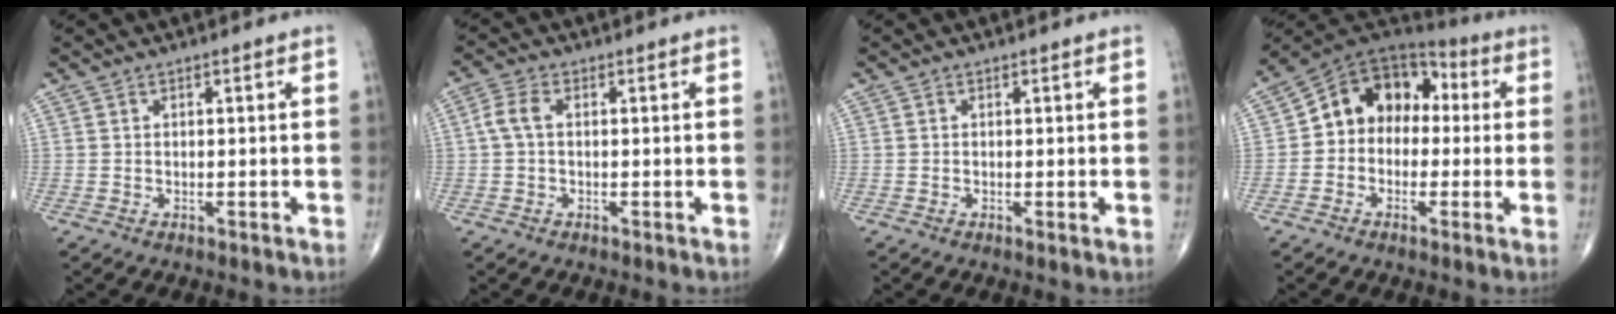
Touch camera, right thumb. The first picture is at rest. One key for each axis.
{"total": 3.6, "fx": 0.4, "fy": 2.0, "fz": 3.0, "tx": -0.074, "ty": 0.012, "tz": 0.003}
{"total": 0.6, "fx": 0.0, "fy": 0.1, "fz": 0.5, "tx": -0.014, "ty": -0.004, "tz": -0.001}
{"total": 13.1, "fx": 0.6, "fy": 10.2, "fz": 8.2, "tx": -0.092, "ty": 0.048, "tz": -0.007}